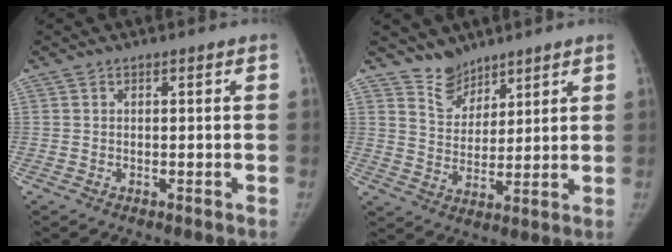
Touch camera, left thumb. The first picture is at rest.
{"total": 5.9, "force": [5.1, 3.0, 0.5], "torque": [0.021, -0.050, 0.102]}